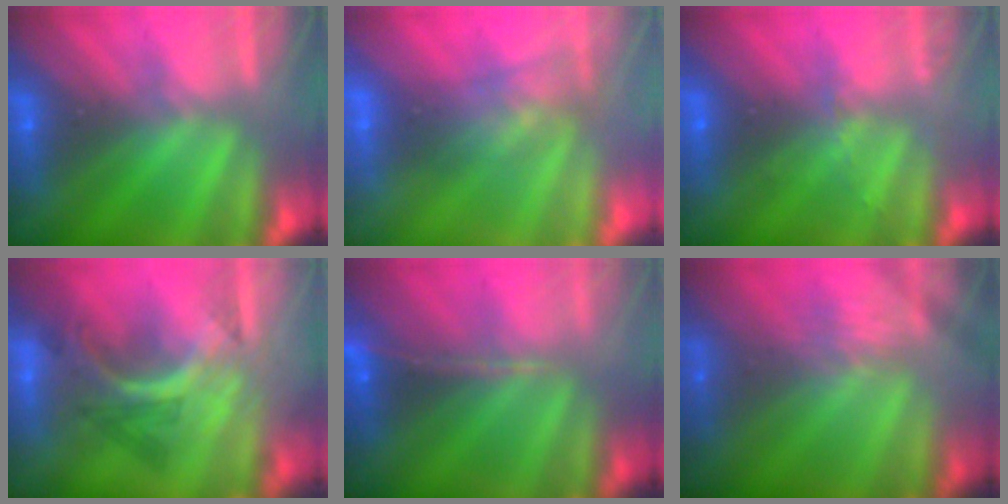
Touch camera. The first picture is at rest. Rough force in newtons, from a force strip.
{"total": 2.7}
{"total": 2.0}
{"total": 3.3}
{"total": 1.1}
{"total": 2.1}